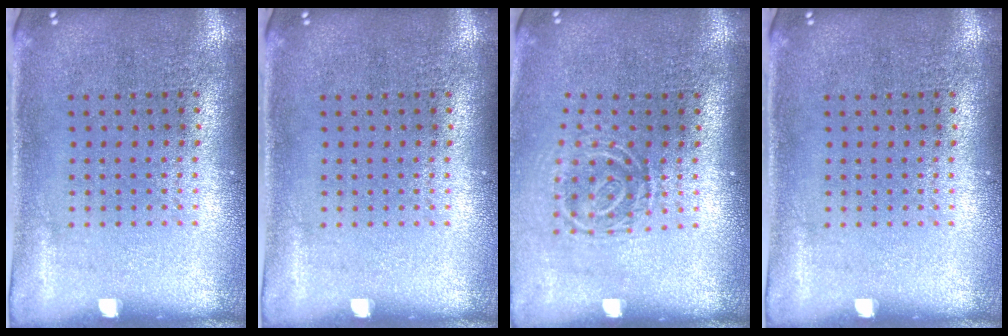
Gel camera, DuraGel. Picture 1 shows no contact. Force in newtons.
{"total": 0.0}
{"total": 1.6, "press": 1.1, "slide": 1.2}
{"total": 0.0}